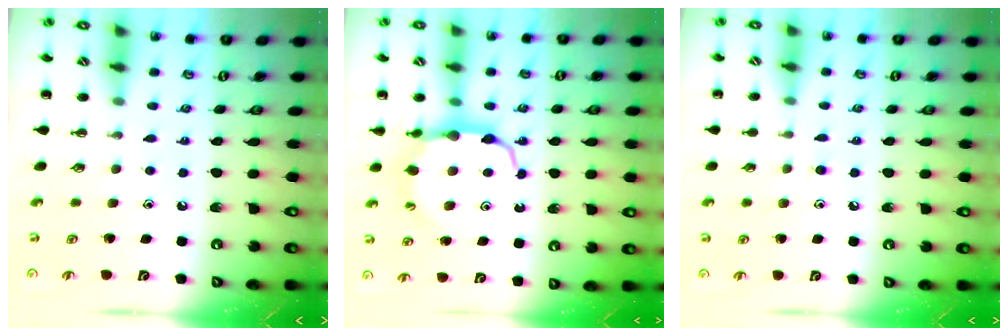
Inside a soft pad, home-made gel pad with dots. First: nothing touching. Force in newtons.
{"total": 8.6, "press": 8.5, "slide": 1.4}
{"total": 6.7, "press": 6.3, "slide": 2.3}